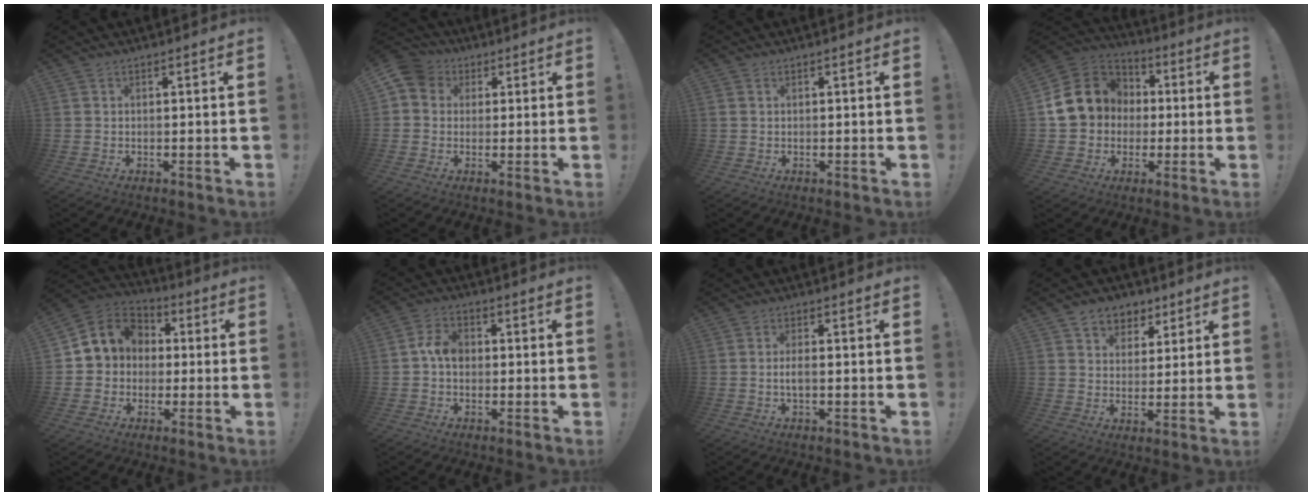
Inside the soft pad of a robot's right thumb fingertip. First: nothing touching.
{"total": 6.7, "force": [1.9, 6.0, 2.3], "torque": [-0.042, 0.005, 0.041]}
{"total": 1.0, "force": [0.4, 0.8, 0.4], "torque": [-0.011, 0.005, 0.008]}
{"total": 16.9, "force": [2.4, 14.7, 7.9], "torque": [-0.129, 0.013, 0.065]}
{"total": 9.5, "force": [1.0, 8.8, 3.5], "torque": [-0.054, 0.009, 0.028]}
{"total": 6.4, "force": [-0.1, 4.5, 4.6], "torque": [-0.081, 0.014, -0.001]}
{"total": 2.7, "force": [-0.6, 1.0, 2.4], "torque": [-0.058, 0.005, -0.013]}
{"total": 8.1, "force": [4.8, 6.1, 2.3], "torque": [-0.023, -0.029, 0.094]}